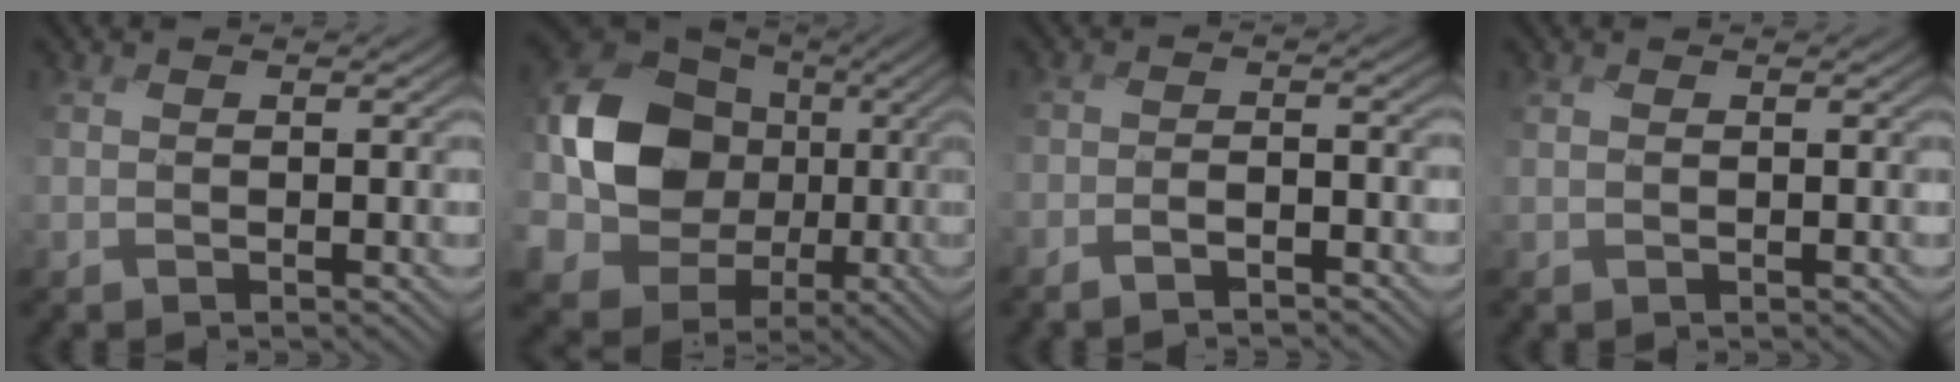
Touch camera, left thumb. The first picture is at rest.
{"total": 15.3, "force": [-0.1, 13.3, 7.6], "torque": [-0.177, -0.010, -0.019]}
{"total": 2.3, "force": [-2.3, 0.1, 0.5], "torque": [-0.006, 0.005, -0.051]}
{"total": 0.9, "force": [0.2, 0.4, 0.7], "torque": [-0.018, 0.002, 0.005]}